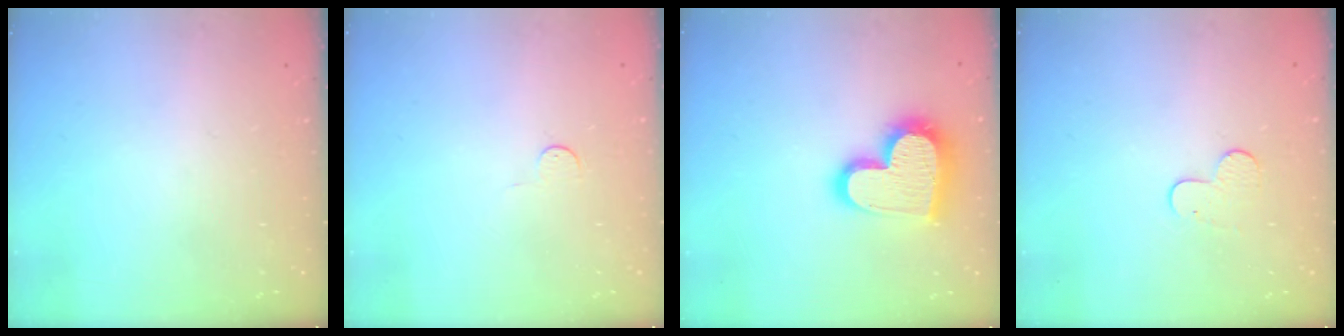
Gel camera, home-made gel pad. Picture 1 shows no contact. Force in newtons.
{"total": 3.2, "press": 3.2, "slide": 0.4}
{"total": 21.8, "press": 21.7, "slide": 1.6}
{"total": 6.7, "press": 6.7, "slide": 0.6}